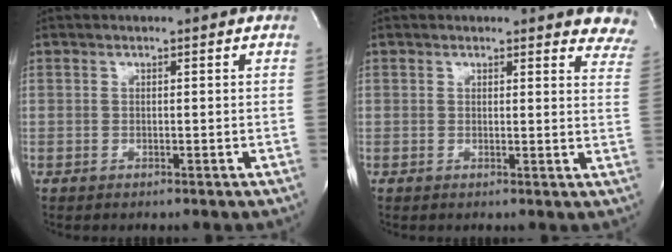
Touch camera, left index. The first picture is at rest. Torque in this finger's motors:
{"motor_torque": [0.33, -0.19, 0.03, 0.03]}